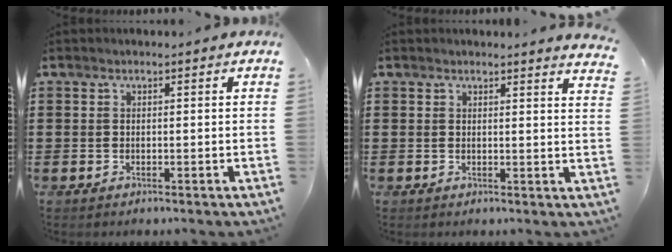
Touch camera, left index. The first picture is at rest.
{"total": 1.8, "force": [1.7, -0.3, 0.5], "torque": [-0.006, -0.007, 0.031]}